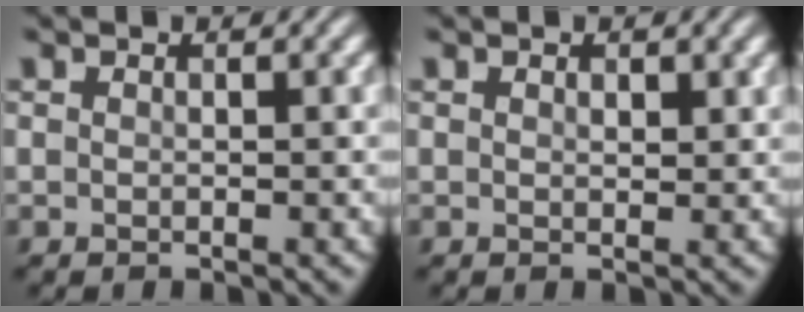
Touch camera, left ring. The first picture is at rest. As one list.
[{"total": 1.0, "force": [0.5, 0.5, 0.6], "torque": [-0.008, -0.003, 0.009]}]